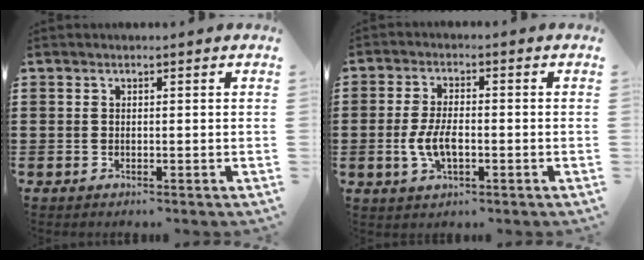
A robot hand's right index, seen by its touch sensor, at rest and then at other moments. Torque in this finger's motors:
{"motor_torque": [1.00, -0.42, 0.44, 0.18]}